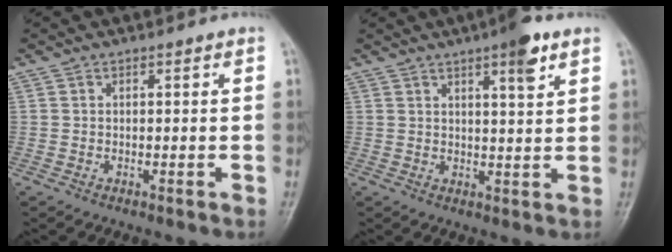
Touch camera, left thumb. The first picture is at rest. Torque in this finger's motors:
{"motor_torque": [1.08, 0.57, 1.07, -0.52, 0.02]}